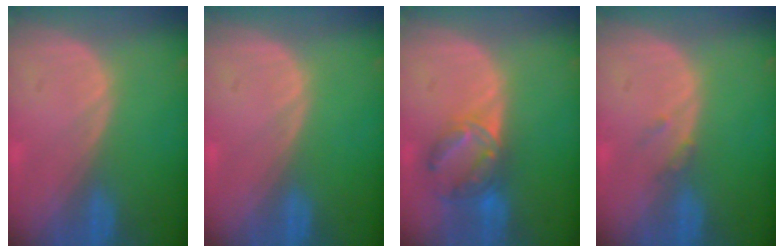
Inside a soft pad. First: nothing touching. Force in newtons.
{"total": 0.0}
{"total": 7.3, "press": 6.2, "slide": 3.7}
{"total": 1.2, "press": 1.2, "slide": 0.3}